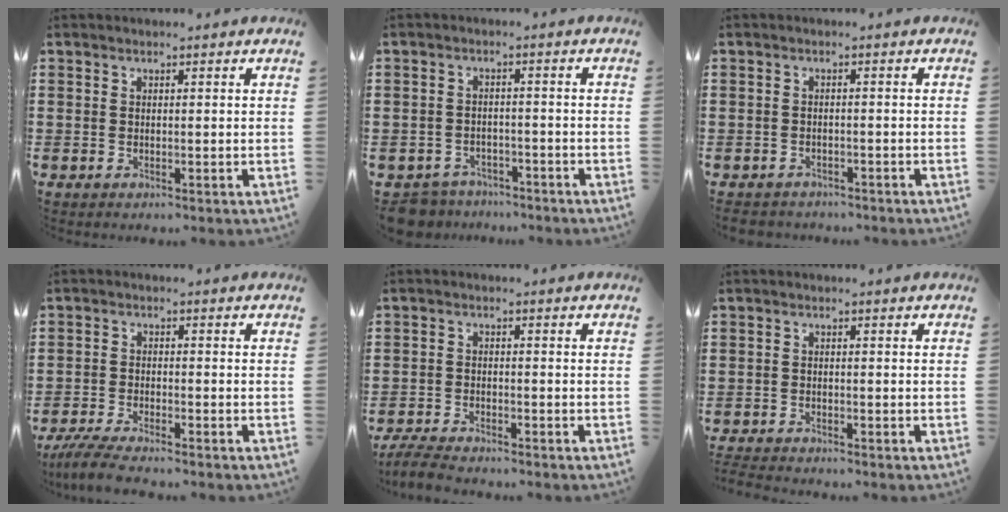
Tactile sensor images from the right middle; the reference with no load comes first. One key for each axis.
{"total": 3.9, "fx": -3.8, "fy": 0.7, "fz": -0.1, "tx": -0.013, "ty": -0.001, "tz": -0.083}
{"total": 1.6, "fx": -1.6, "fy": 0.3, "fz": -0.1, "tx": -0.005, "ty": -0.003, "tz": -0.036}
{"total": 4.4, "fx": -4.1, "fy": 0.1, "fz": 1.6, "tx": -0.048, "ty": -0.014, "tz": -0.084}
{"total": 4.1, "fx": -3.9, "fy": 0.4, "fz": 1.0, "tx": -0.032, "ty": -0.004, "tz": -0.082}
{"total": 2.2, "fx": -2.2, "fy": -0.1, "fz": 0.0, "tx": -0.005, "ty": -0.004, "tz": -0.046}